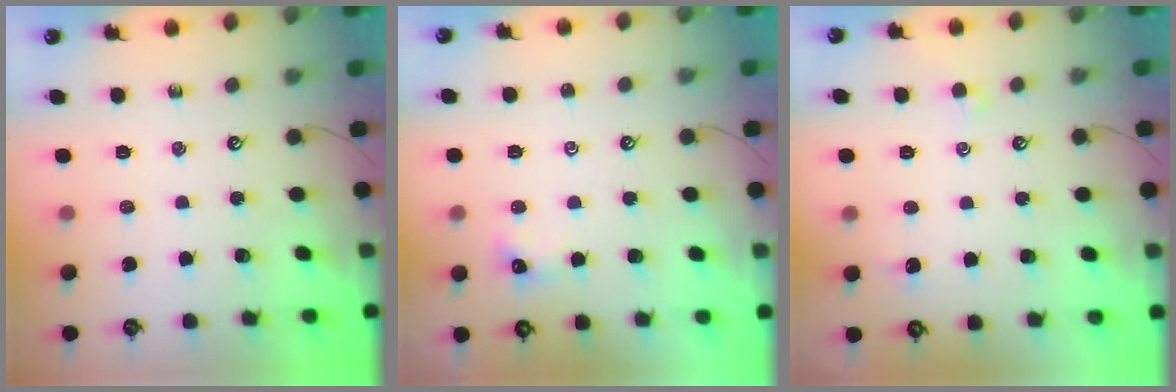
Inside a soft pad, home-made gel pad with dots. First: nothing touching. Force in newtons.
{"total": 2.5, "press": 2.4, "slide": 0.7}
{"total": 0.8, "press": 0.7, "slide": 0.4}